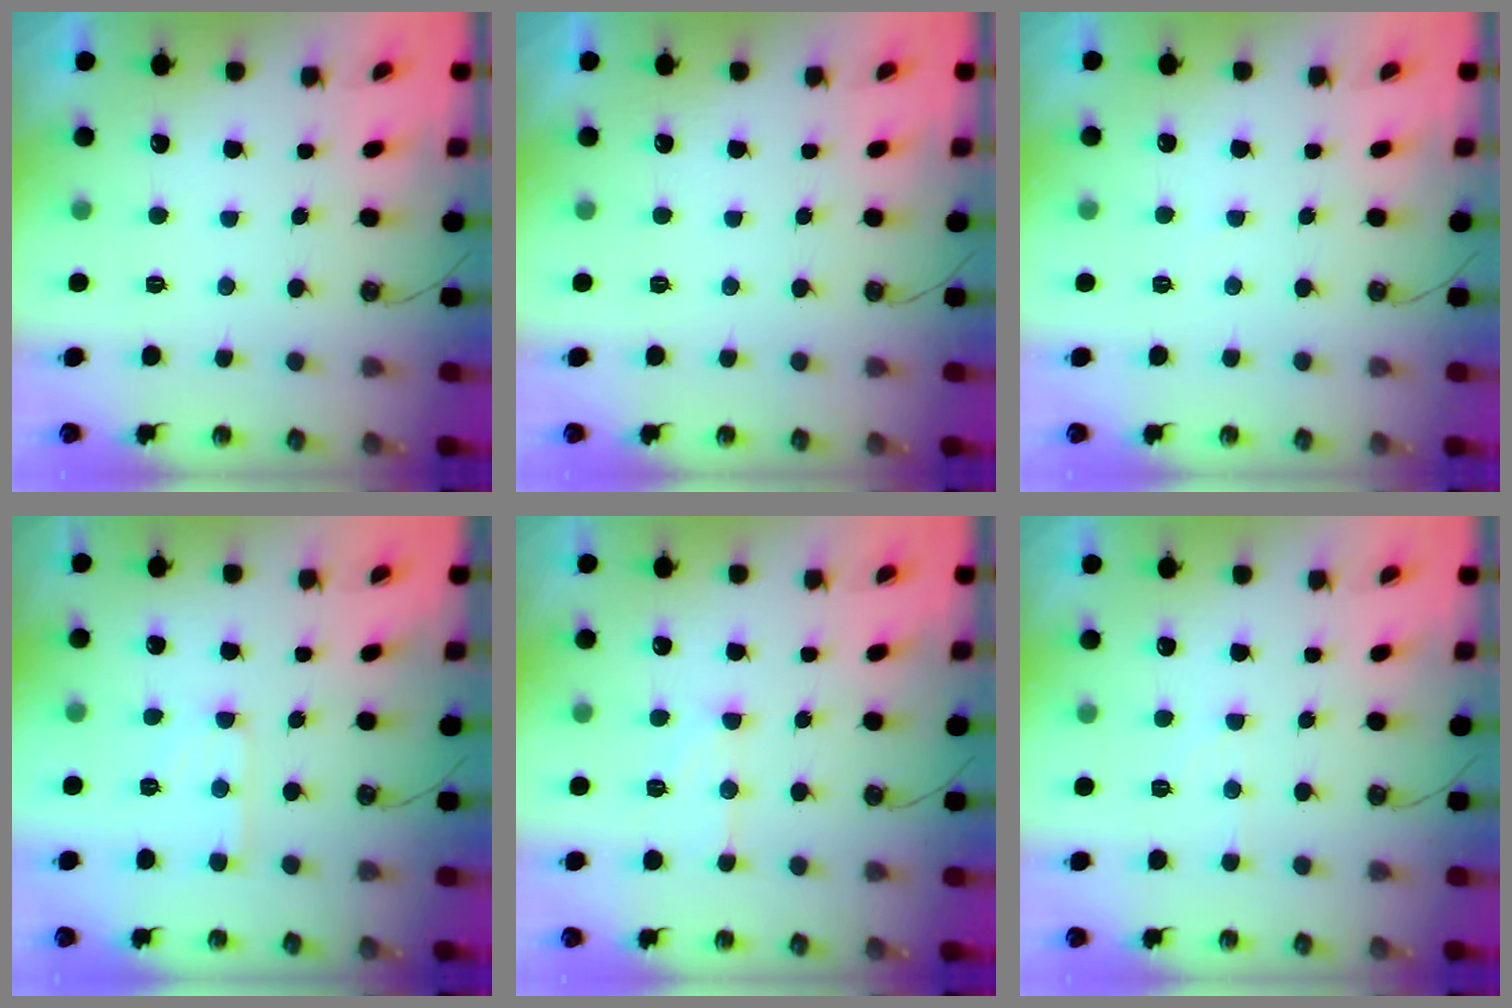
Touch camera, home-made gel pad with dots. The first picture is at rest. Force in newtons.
{"total": 0.0}
{"total": 2.8, "press": 2.7, "slide": 0.5}
{"total": 4.6, "press": 4.6, "slide": 0.4}
{"total": 10.0, "press": 10.0, "slide": 0.8}
{"total": 4.1, "press": 4.0, "slide": 0.6}